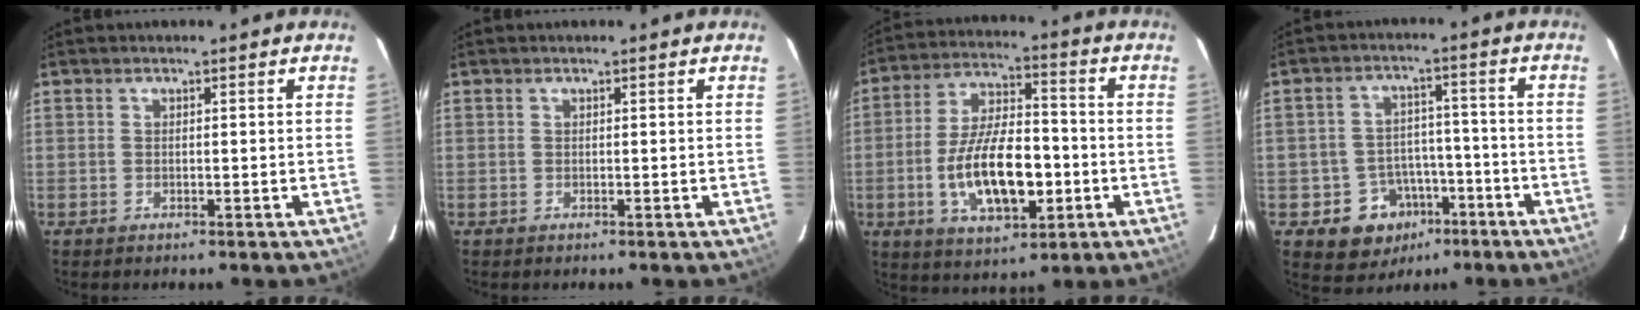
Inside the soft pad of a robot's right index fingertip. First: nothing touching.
{"total": 0.0}
{"total": 15.9, "force": [-3.8, 7.0, 13.7], "torque": [-0.264, 0.003, -0.056]}
{"total": 10.1, "force": [-5.4, 8.1, 2.7], "torque": [-0.061, 0.032, -0.060]}